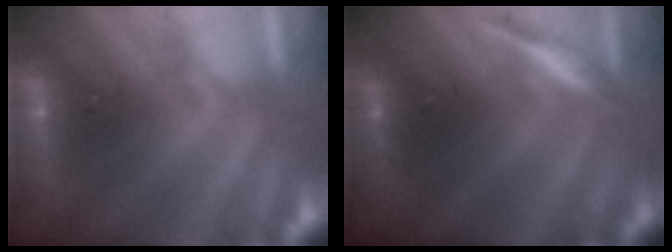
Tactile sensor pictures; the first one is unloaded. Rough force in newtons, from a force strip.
{"total": 3.2}